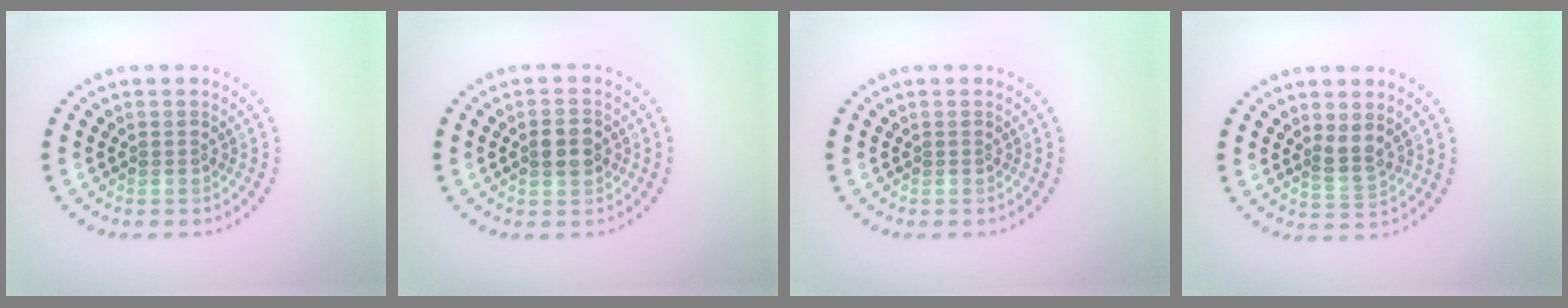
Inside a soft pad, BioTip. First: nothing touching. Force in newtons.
{"total": 2.8, "press": 2.8, "slide": 0.1}
{"total": 0.0}
{"total": 2.0, "press": 1.6, "slide": 1.1}